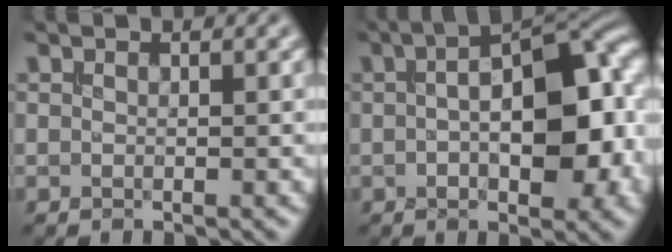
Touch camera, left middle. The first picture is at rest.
{"total": 13.7, "force": [0.7, 6.4, 12.1], "torque": [-0.131, 0.032, 0.004]}